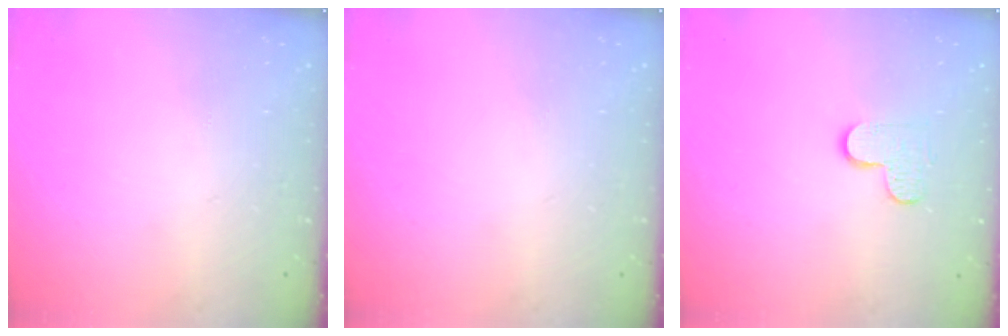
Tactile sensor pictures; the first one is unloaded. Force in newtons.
{"total": 0.0}
{"total": 5.9, "press": 5.9, "slide": 0.5}